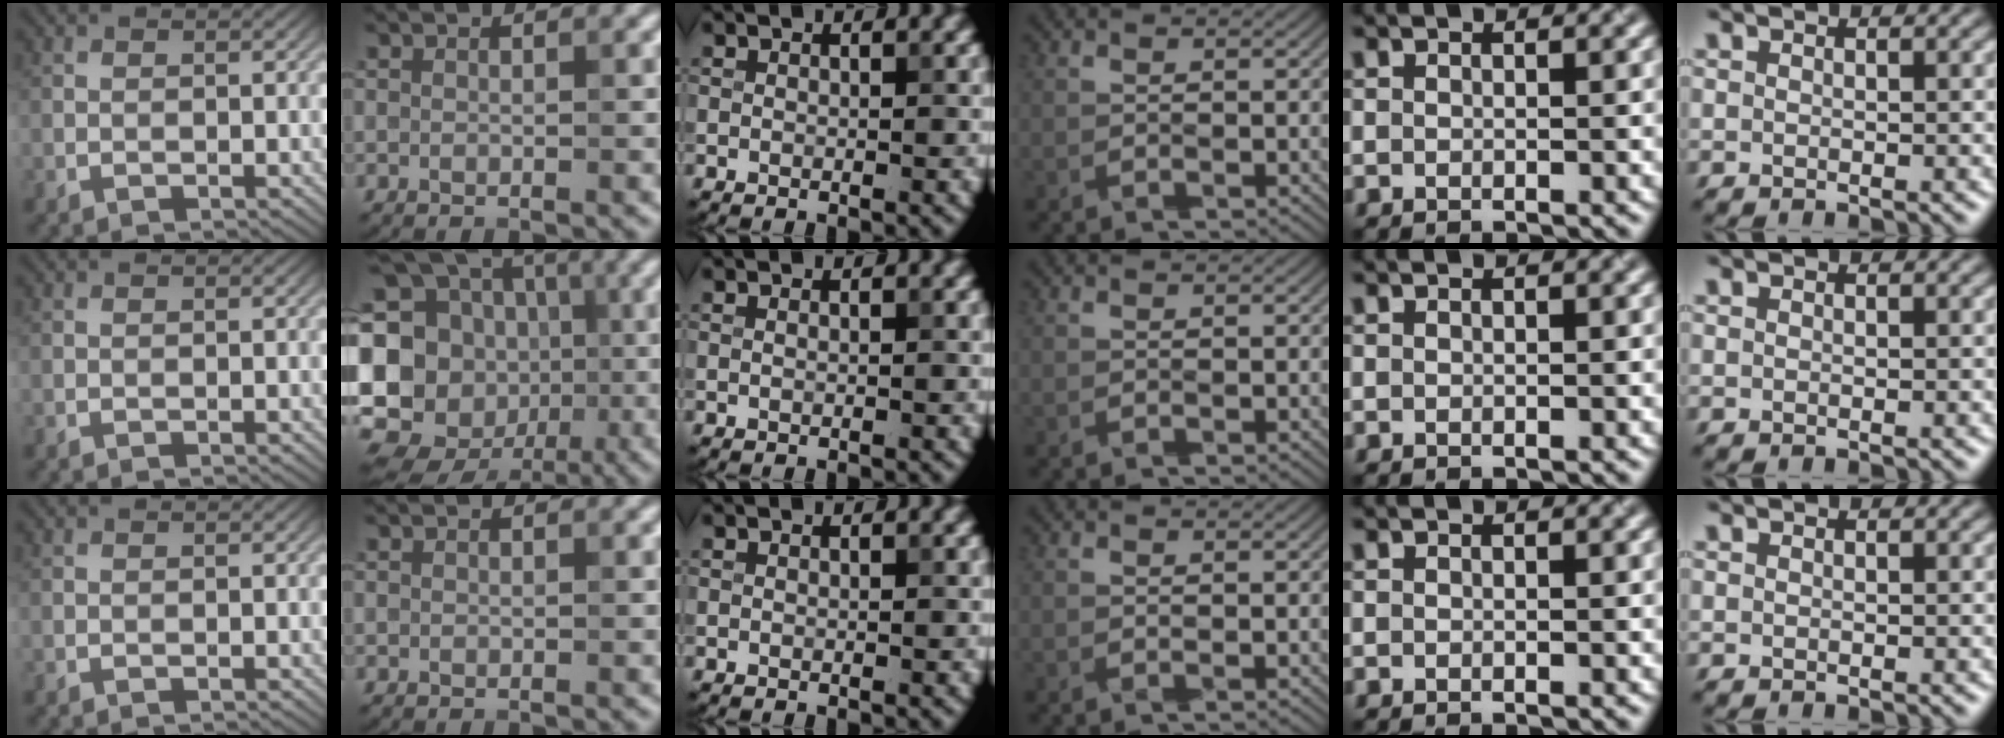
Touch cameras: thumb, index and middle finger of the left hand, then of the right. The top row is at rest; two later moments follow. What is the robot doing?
{"motion": "fold", "object": "hoodie"}